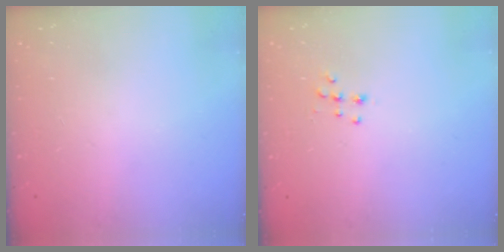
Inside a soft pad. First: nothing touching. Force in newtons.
{"total": 6.8, "press": 6.8, "slide": 0.5}